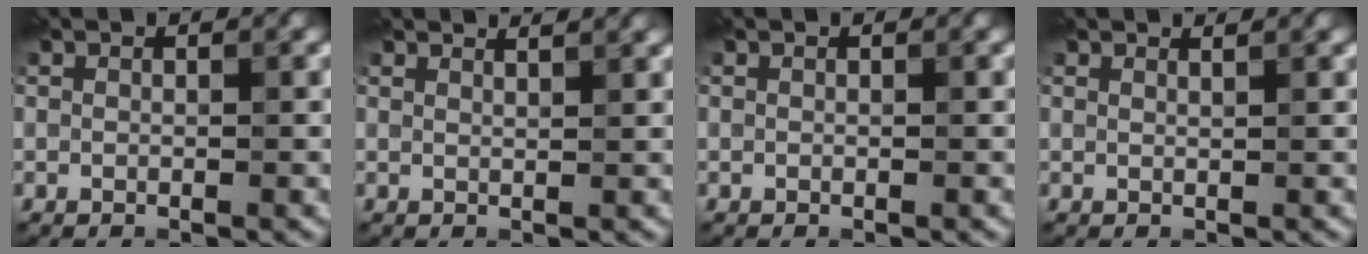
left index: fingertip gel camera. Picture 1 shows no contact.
{"total": 2.9, "force": [2.6, 0.8, 1.1], "torque": [0.002, 0.012, 0.015]}
{"total": 0.0}
{"total": 1.2, "force": [1.1, 0.3, 0.4], "torque": [0.001, 0.000, 0.008]}